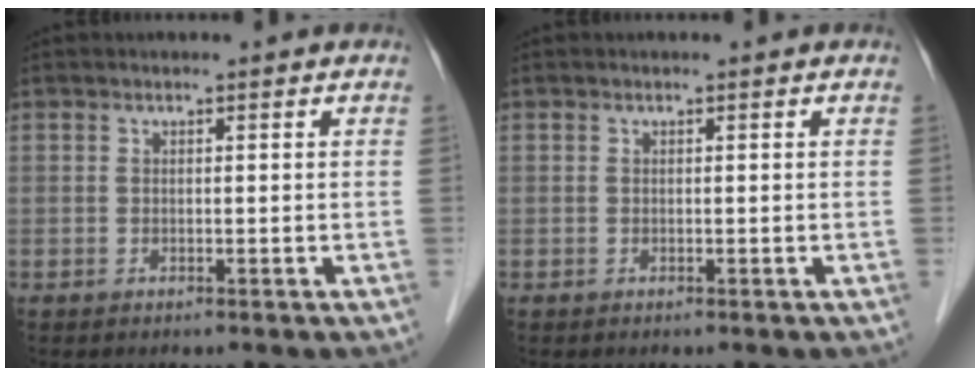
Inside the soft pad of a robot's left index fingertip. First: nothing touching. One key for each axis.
{"total": 0.0}